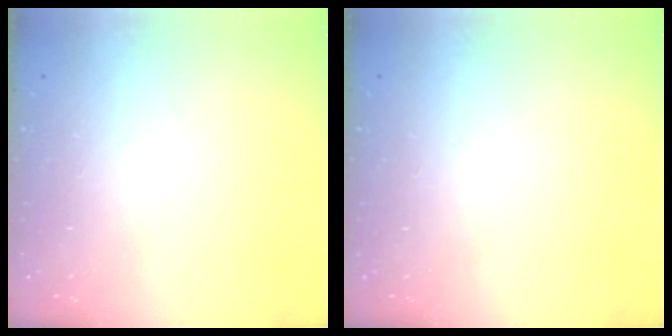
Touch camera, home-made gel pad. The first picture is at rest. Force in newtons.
{"total": 0.0}